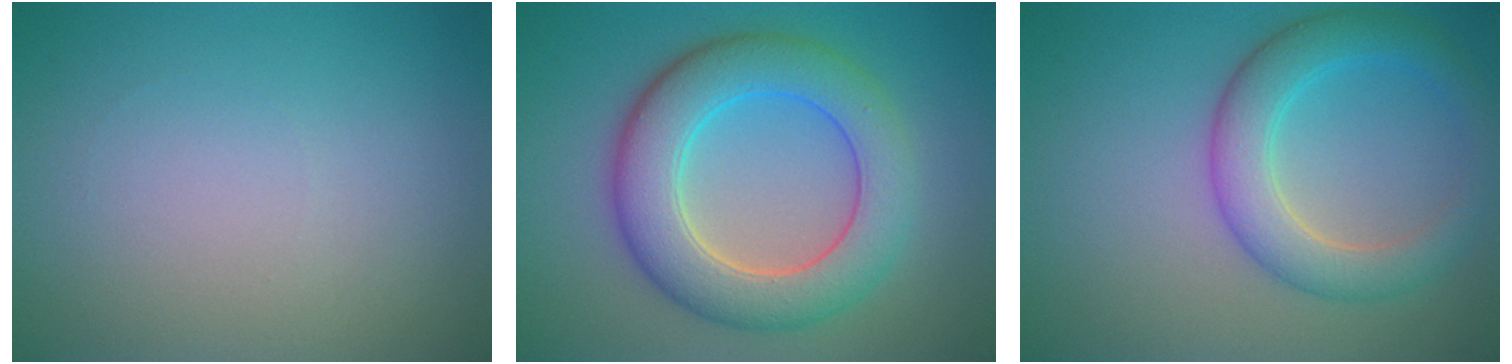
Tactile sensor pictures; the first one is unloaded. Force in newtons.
{"total": 7.9, "press": 7.8, "slide": 0.3}
{"total": 4.8, "press": 4.8, "slide": 0.1}